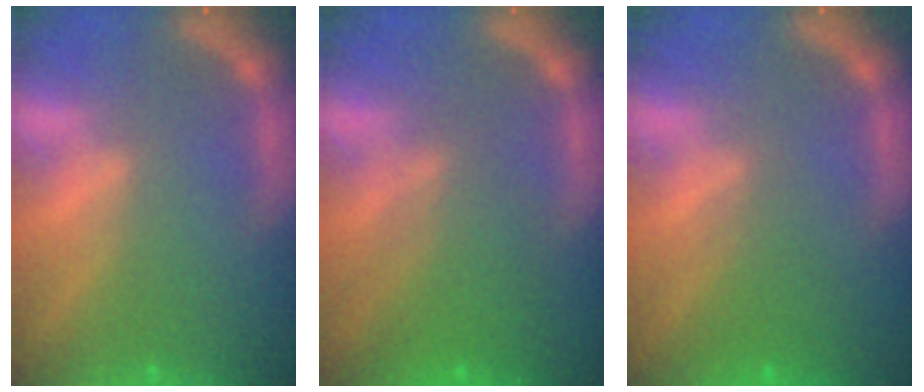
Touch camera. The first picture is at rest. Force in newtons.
{"total": 5.0}
{"total": 2.5}